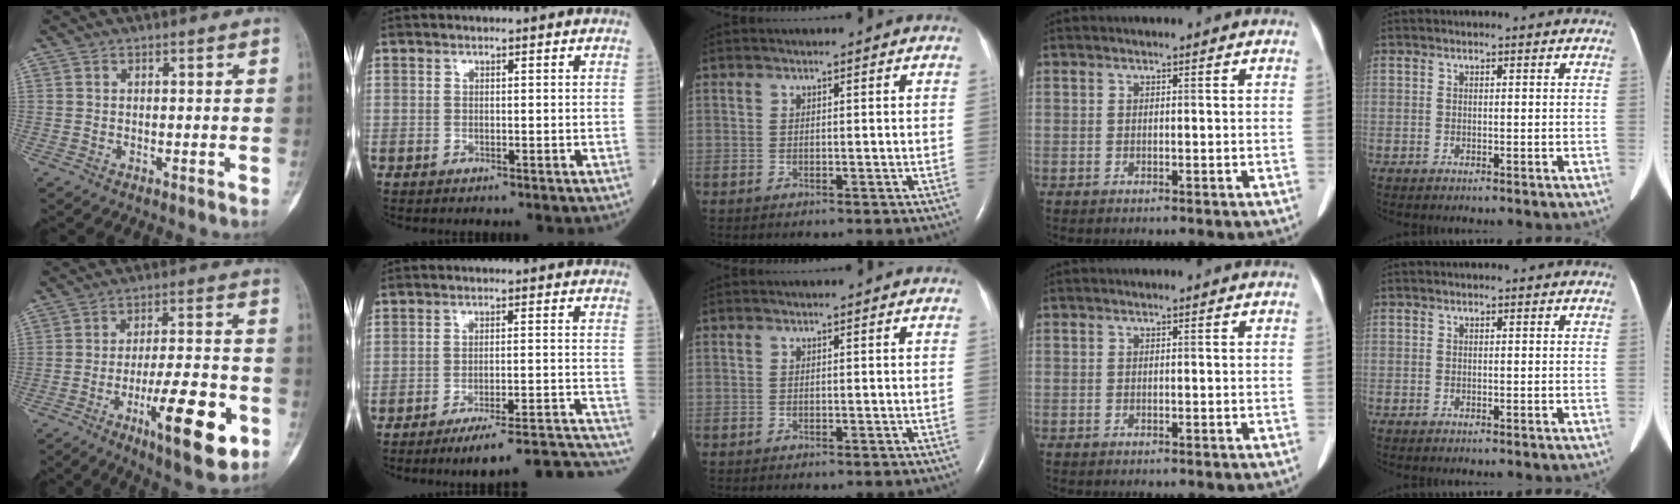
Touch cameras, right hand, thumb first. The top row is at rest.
{"thumb": {"total": 17.3, "force": [-6.8, 4.8, 15.1], "torque": [-0.228, 0.024, -0.098]}, "index": {"total": 18.7, "force": [-17.8, -1.0, 5.5], "torque": [-0.012, 0.006, -0.231]}}